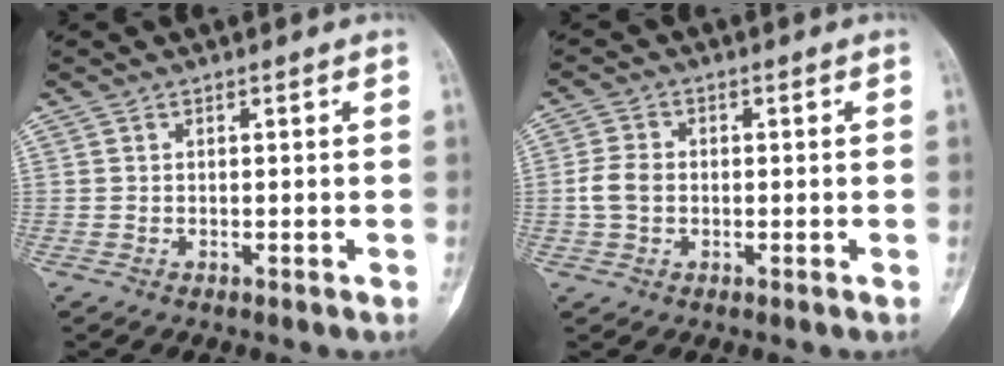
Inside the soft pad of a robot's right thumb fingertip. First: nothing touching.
{"total": 4.3, "force": [-0.4, 3.2, 2.8], "torque": [-0.060, 0.010, -0.012]}